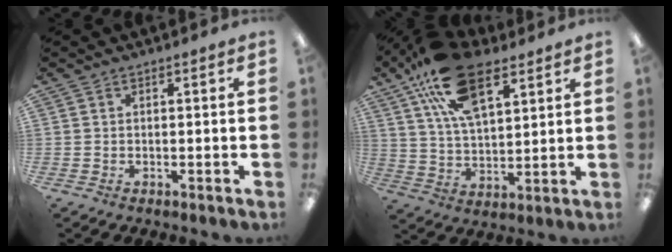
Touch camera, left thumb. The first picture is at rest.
{"total": 20.7, "force": [11.4, 10.4, 13.8], "torque": [-0.251, -0.030, 0.200]}